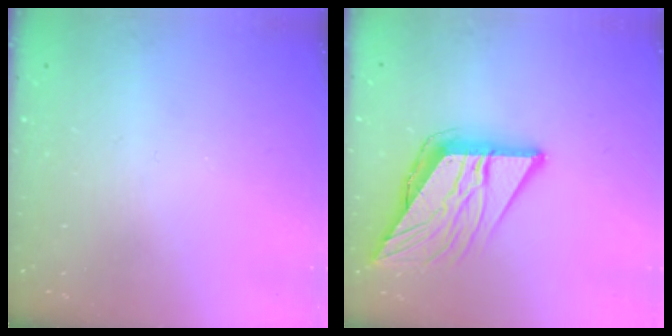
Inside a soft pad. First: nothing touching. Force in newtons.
{"total": 13.7, "press": 13.6, "slide": 1.6}